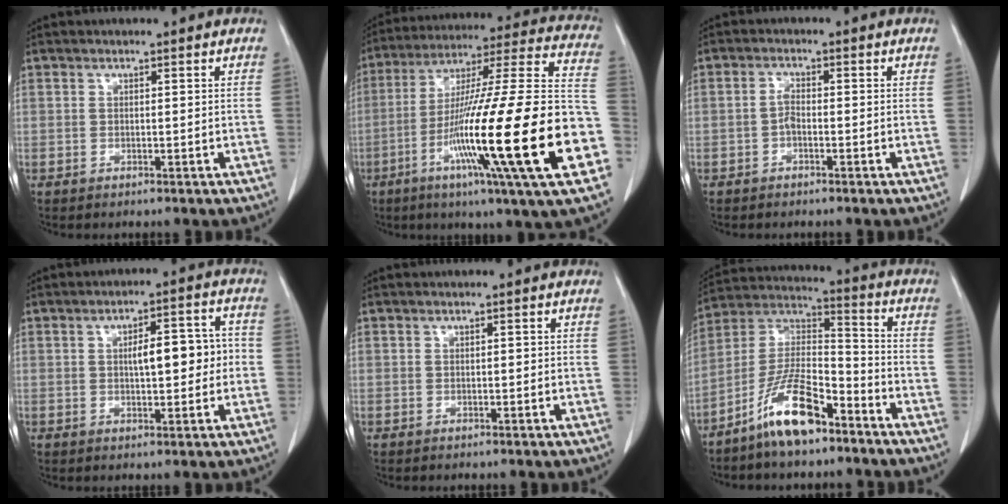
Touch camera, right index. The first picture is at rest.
{"total": 32.5, "force": [-9.6, 1.6, 31.0], "torque": [-0.467, -0.038, -0.173]}
{"total": 1.7, "force": [-0.7, 0.7, 1.5], "torque": [-0.026, 0.005, -0.014]}
{"total": 7.4, "force": [0.1, 2.6, 7.0], "torque": [-0.101, 0.027, 0.007]}
{"total": 0.5, "force": [0.0, 0.2, 0.5], "torque": [-0.006, 0.001, 0.002]}
{"total": 12.6, "force": [-8.5, 3.3, 8.7], "torque": [-0.178, 0.006, -0.162]}